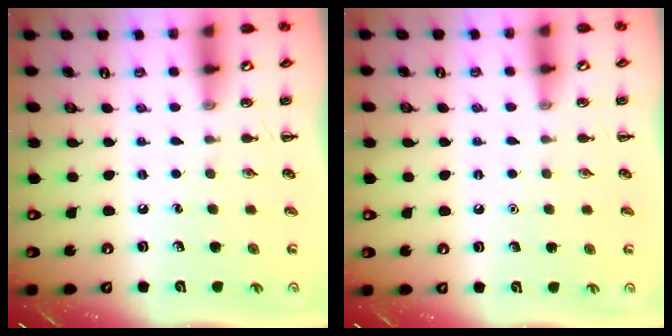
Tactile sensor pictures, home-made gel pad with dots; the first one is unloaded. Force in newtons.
{"total": 1.6, "press": 1.6, "slide": 0.1}